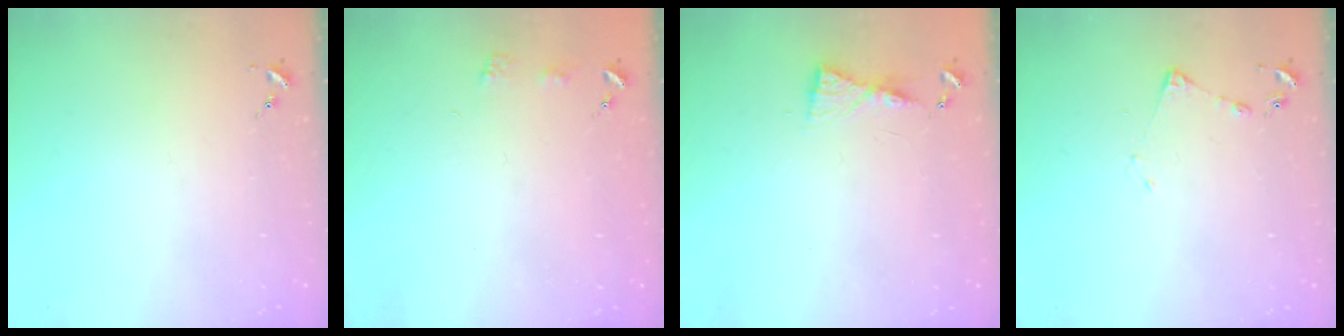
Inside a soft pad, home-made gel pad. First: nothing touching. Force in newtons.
{"total": 3.9, "press": 3.9, "slide": 0.4}
{"total": 5.6, "press": 5.6, "slide": 0.5}
{"total": 4.1, "press": 4.1, "slide": 0.5}